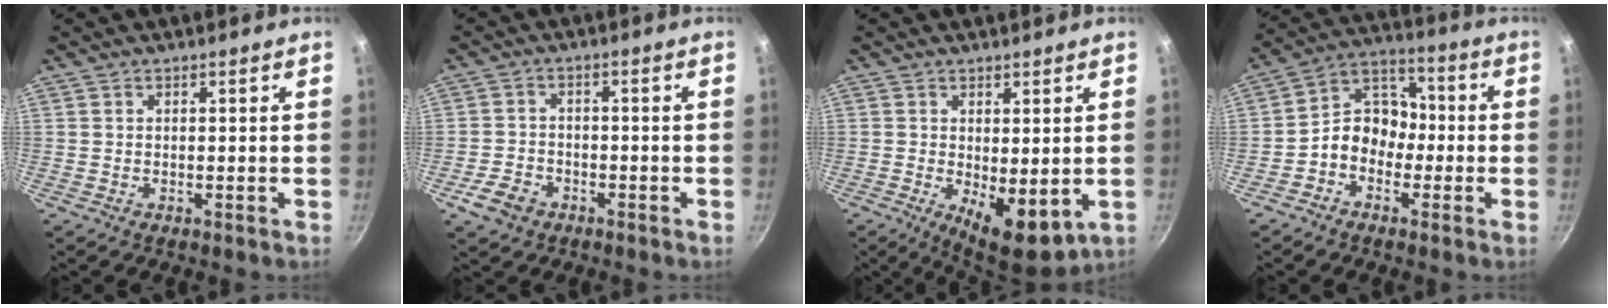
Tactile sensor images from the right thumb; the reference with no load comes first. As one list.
[{"total": 5.4, "force": [-3.0, 3.8, 2.4], "torque": [-0.042, 0.024, -0.052]}, {"total": 8.5, "force": [-0.5, 3.8, 7.6], "torque": [-0.089, -0.013, 0.007]}, {"total": 9.6, "force": [-2.5, 7.7, 5.2], "torque": [-0.044, 0.047, -0.065]}]